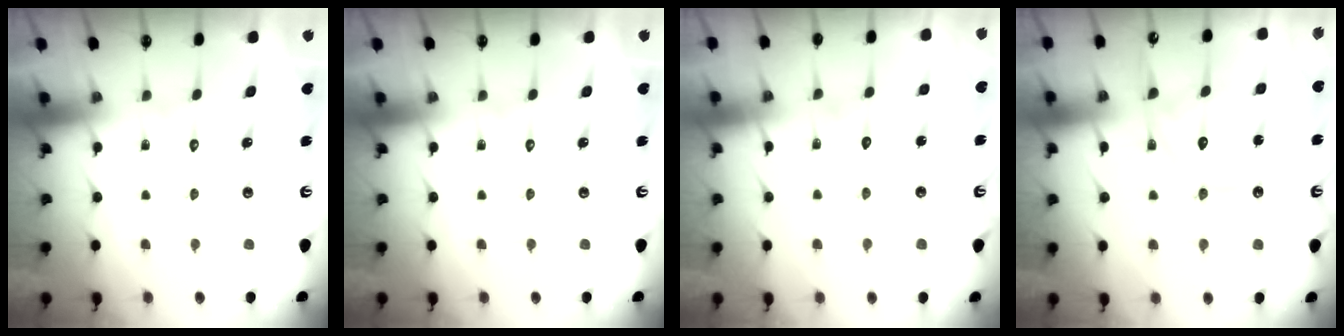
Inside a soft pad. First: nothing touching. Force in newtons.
{"total": 0.0}
{"total": 5.1, "press": 5.1, "slide": 0.4}
{"total": 13.4, "press": 13.4, "slide": 1.2}